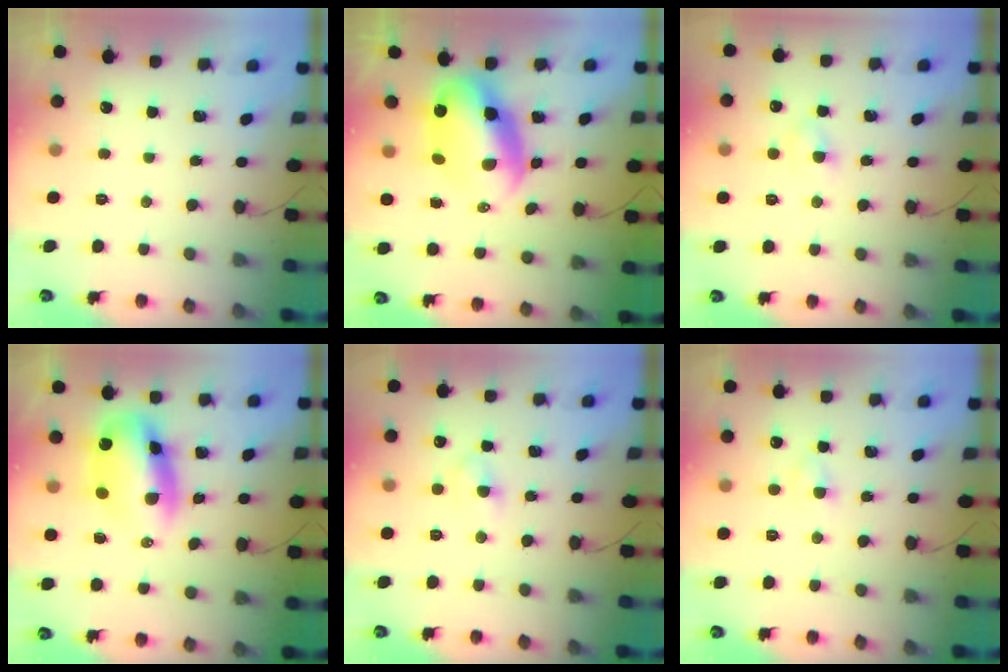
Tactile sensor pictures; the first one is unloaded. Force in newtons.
{"total": 11.1, "press": 10.7, "slide": 2.6}
{"total": 3.3, "press": 3.0, "slide": 1.3}
{"total": 11.1, "press": 10.7, "slide": 3.0}
{"total": 3.9, "press": 3.6, "slide": 1.4}
{"total": 2.7, "press": 2.4, "slide": 1.2}